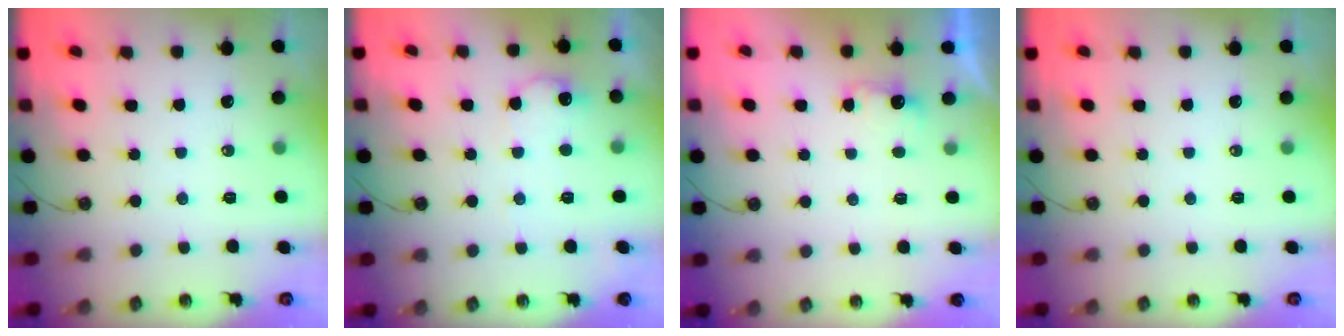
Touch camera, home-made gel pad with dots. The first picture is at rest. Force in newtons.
{"total": 8.5, "press": 8.5, "slide": 0.4}
{"total": 2.4, "press": 2.3, "slide": 0.8}
{"total": 0.0}